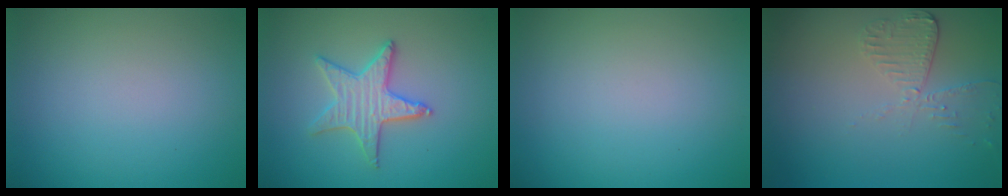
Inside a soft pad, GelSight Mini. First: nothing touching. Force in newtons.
{"total": 3.3, "press": 3.3, "slide": 0.1}
{"total": 0.0}
{"total": 2.7, "press": 2.4, "slide": 1.2}